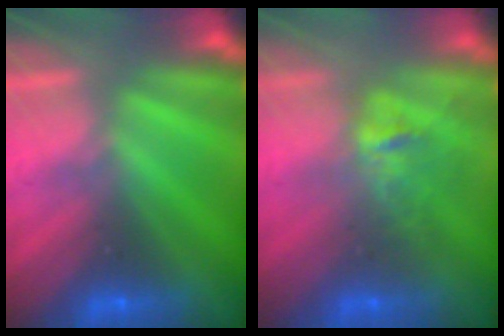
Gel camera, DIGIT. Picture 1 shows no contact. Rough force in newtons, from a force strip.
{"total": 2.8}